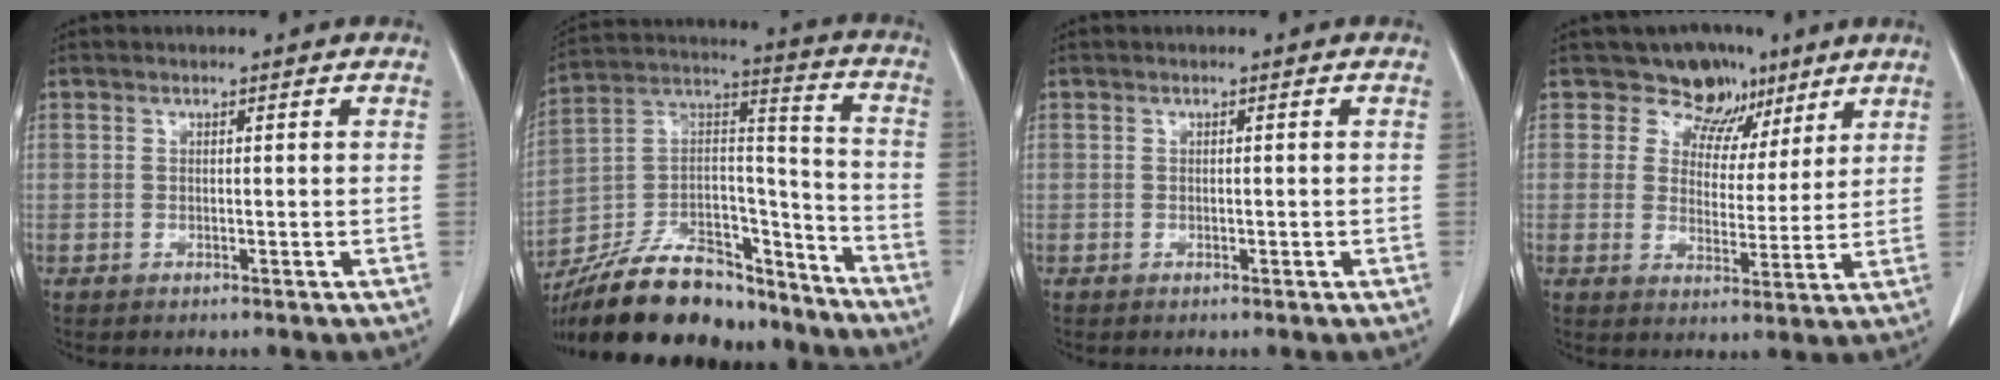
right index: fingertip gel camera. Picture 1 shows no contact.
{"total": 27.1, "force": [-22.1, 9.6, 12.4], "torque": [-0.257, 0.003, -0.365]}
{"total": 0.7, "force": [-0.2, 0.5, 0.5], "torque": [-0.013, 0.002, -0.002]}
{"total": 8.1, "force": [5.7, 5.7, 0.9], "torque": [0.004, 0.004, 0.084]}